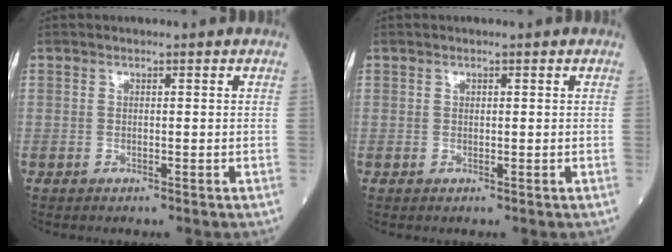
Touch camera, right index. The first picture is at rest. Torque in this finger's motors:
{"motor_torque": [-0.10, -0.03, -0.04, -0.01]}